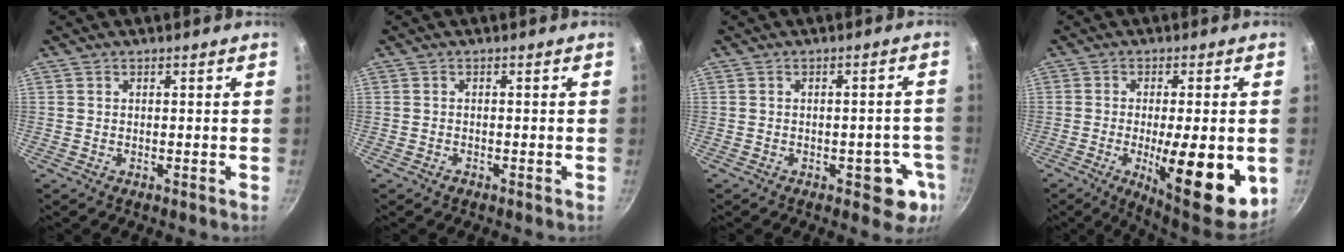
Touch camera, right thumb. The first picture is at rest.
{"total": 0.7, "force": [-0.6, 0.3, 0.3], "torque": [-0.009, 0.005, -0.011]}
{"total": 7.5, "force": [-2.9, 3.9, 5.7], "torque": [-0.022, 0.016, -0.032]}
{"total": 17.0, "force": [-3.9, 4.8, 15.9], "torque": [-0.205, -0.001, -0.046]}